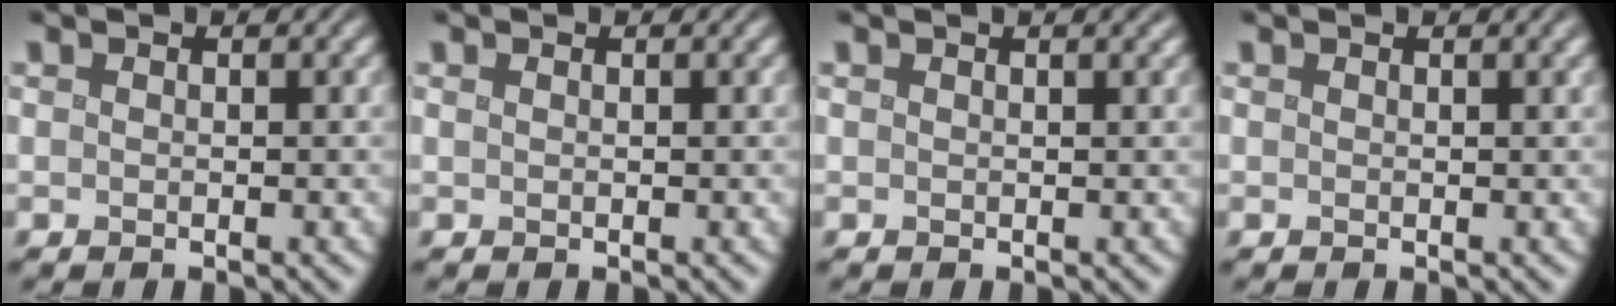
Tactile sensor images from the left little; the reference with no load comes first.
{"total": 0.0}
{"total": 1.8, "force": [1.1, 0.8, 1.2], "torque": [0.000, 0.011, -0.002]}
{"total": 1.3, "force": [0.8, 0.5, 1.0], "torque": [-0.007, 0.005, 0.003]}